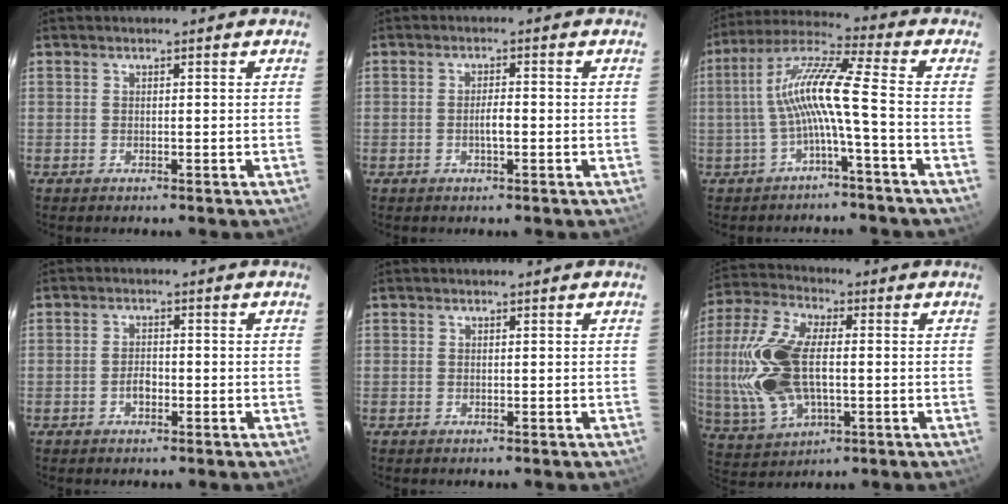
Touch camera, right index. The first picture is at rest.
{"total": 2.2, "force": [-0.6, 0.6, 2.0], "torque": [-0.036, 0.000, -0.011]}
{"total": 10.3, "force": [-2.3, -0.5, 10.0], "torque": [-0.210, 0.018, -0.042]}
{"total": 2.4, "force": [-1.0, 1.3, 1.8], "torque": [-0.035, 0.005, -0.019]}
{"total": 0.0}
{"total": 18.4, "force": [-0.6, 10.0, 15.5], "torque": [-0.351, 0.009, -0.003]}